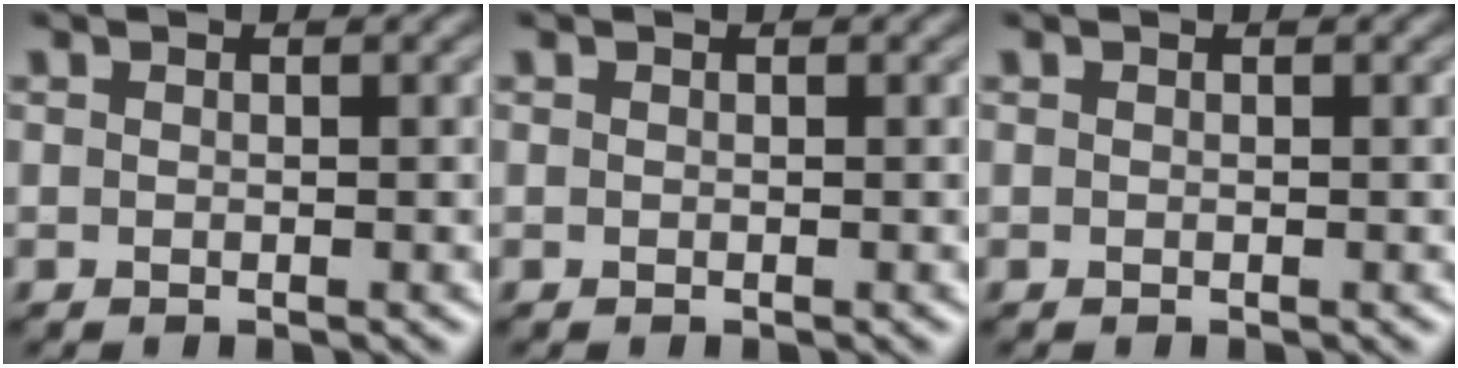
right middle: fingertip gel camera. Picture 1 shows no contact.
{"total": 0.0}
{"total": 0.0}